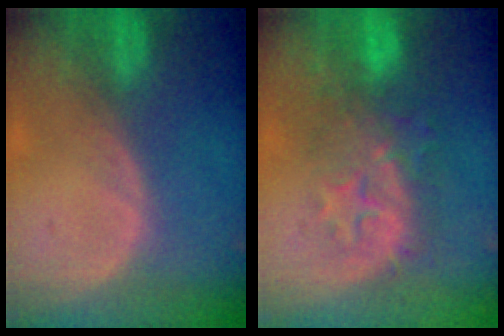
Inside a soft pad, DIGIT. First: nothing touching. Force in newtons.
{"total": 8.2, "press": 8.1, "slide": 1.0}